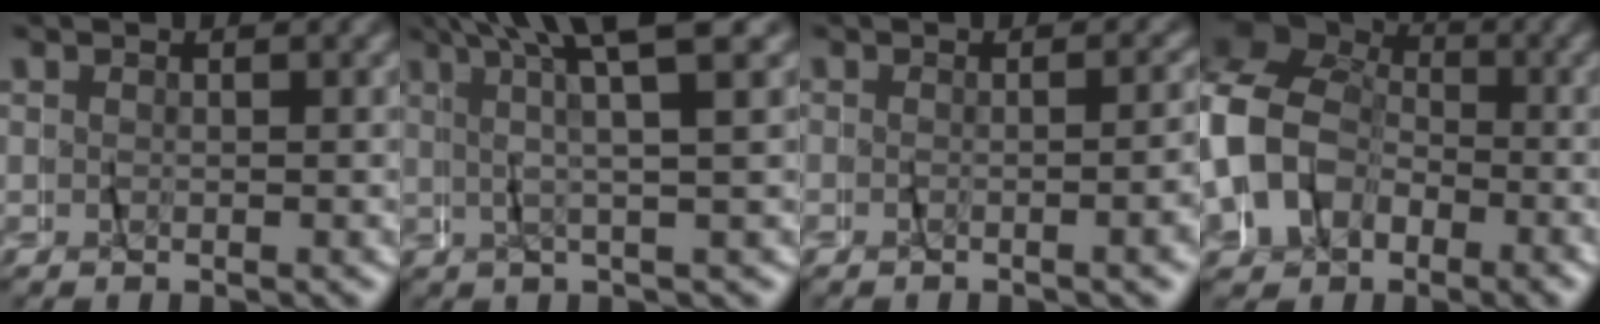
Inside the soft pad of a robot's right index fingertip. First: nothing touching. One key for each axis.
{"total": 5.9, "fx": 3.3, "fy": -0.3, "fz": 4.9, "tx": -0.098, "ty": 0.017, "tz": 0.047}
{"total": 1.9, "fx": -1.2, "fy": -0.8, "fz": 1.2, "tx": -0.012, "ty": 0.009, "tz": -0.020}
{"total": 12.6, "fx": -1.4, "fy": 11.4, "fz": 5.2, "tx": -0.164, "ty": -0.027, "tz": -0.028}